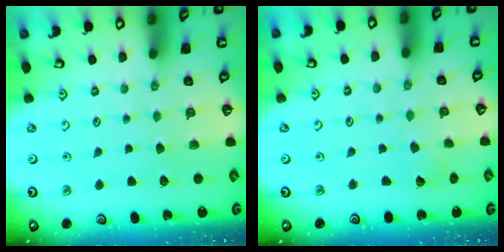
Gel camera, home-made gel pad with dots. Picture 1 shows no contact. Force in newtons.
{"total": 2.8, "press": 2.8, "slide": 0.3}